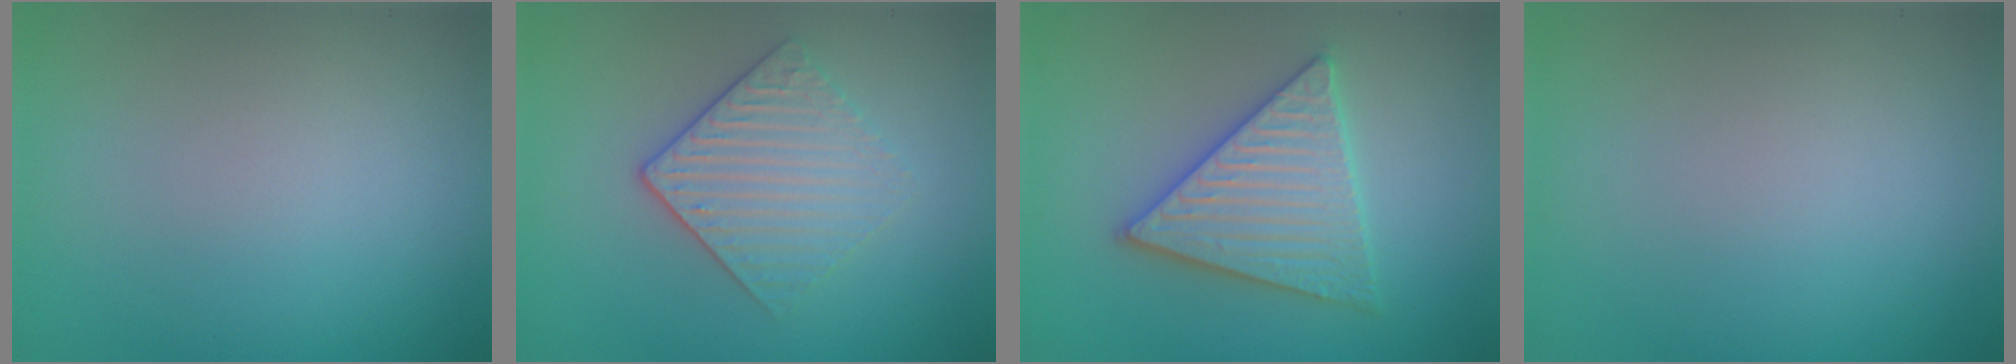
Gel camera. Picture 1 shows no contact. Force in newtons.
{"total": 3.4, "press": 3.1, "slide": 1.6}
{"total": 5.7, "press": 5.6, "slide": 0.8}
{"total": 0.0}